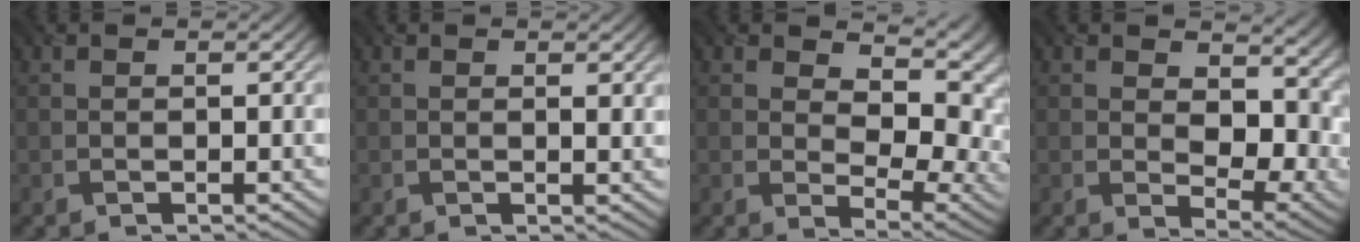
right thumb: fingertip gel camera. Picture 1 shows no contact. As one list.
[{"total": 0.8, "force": [0.4, 0.1, 0.7], "torque": [-0.010, -0.004, 0.006]}, {"total": 10.0, "force": [3.0, 5.8, 7.5], "torque": [-0.120, -0.012, 0.049]}, {"total": 11.5, "force": [1.8, 6.6, 9.2], "torque": [-0.148, -0.016, 0.033]}]